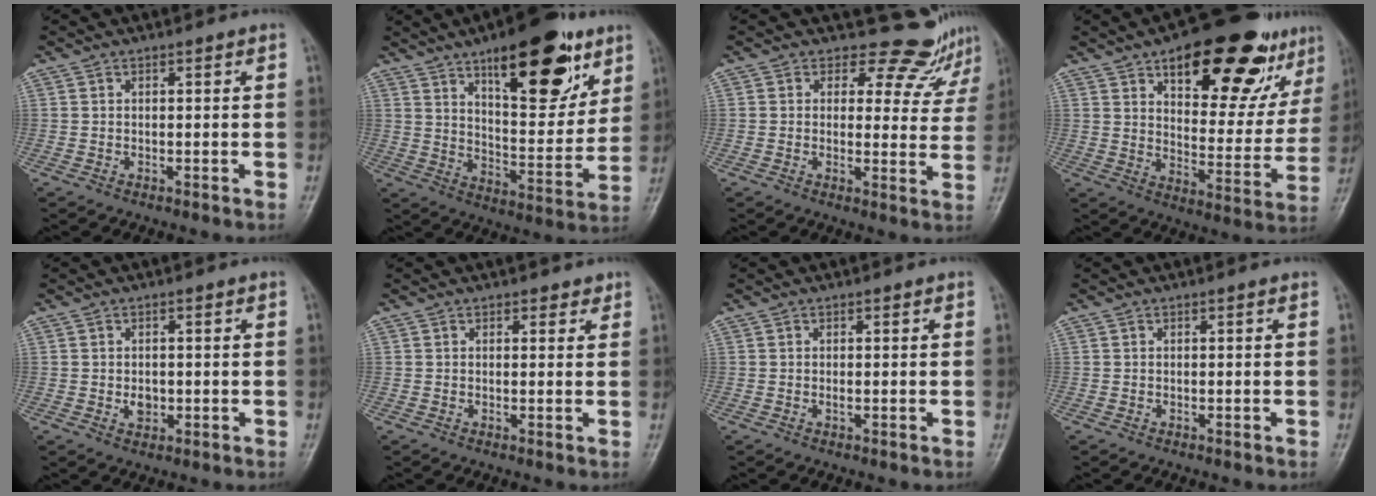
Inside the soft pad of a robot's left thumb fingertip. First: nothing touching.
{"total": 22.0, "force": [12.1, 8.6, 16.2], "torque": [-0.191, -0.058, 0.188]}
{"total": 8.8, "force": [7.9, 3.8, 0.5], "torque": [0.036, -0.060, 0.079]}
{"total": 24.8, "force": [14.6, 10.5, 17.0], "torque": [-0.179, -0.042, 0.210]}
{"total": 2.4, "force": [-0.2, 1.9, 1.5], "torque": [-0.012, 0.000, -0.002]}
{"total": 1.6, "force": [1.1, 1.0, 0.5], "torque": [0.008, -0.005, 0.010]}
{"total": 0.5, "force": [0.1, 0.3, 0.4], "torque": [-0.009, -0.001, 0.000]}
{"total": 0.0}